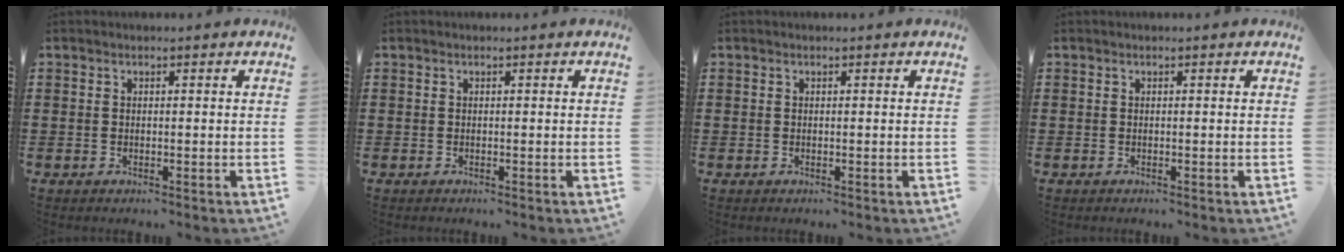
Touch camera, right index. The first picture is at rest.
{"total": 0.0}
{"total": 0.0}
{"total": 0.0}